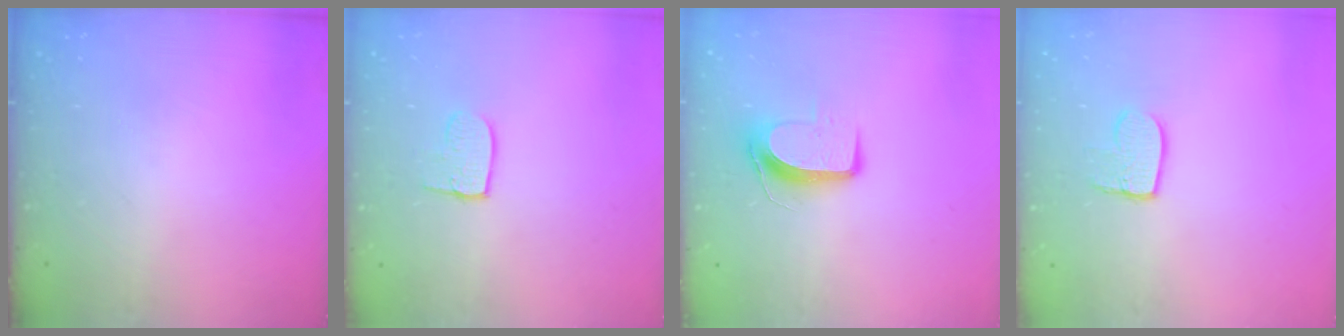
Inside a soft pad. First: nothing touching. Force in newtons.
{"total": 7.7, "press": 7.7, "slide": 0.6}
{"total": 9.2, "press": 9.1, "slide": 0.9}
{"total": 7.7, "press": 7.7, "slide": 0.5}